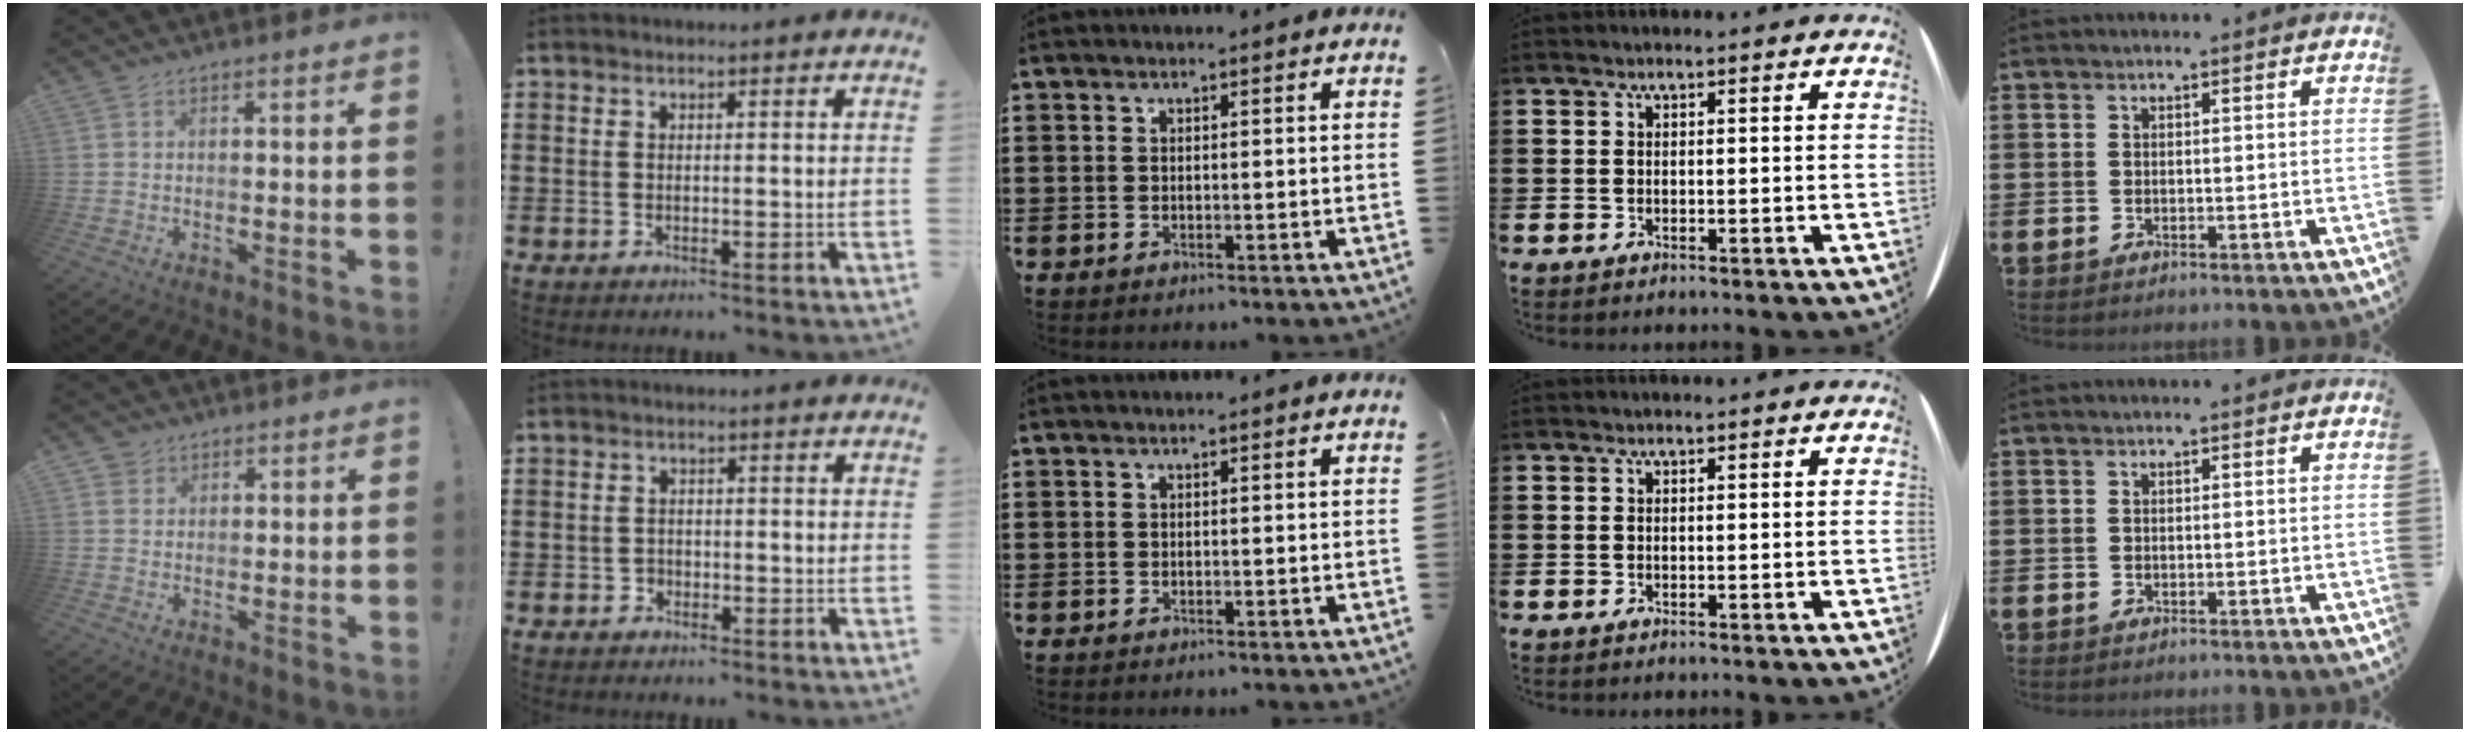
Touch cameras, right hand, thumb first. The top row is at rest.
{"thumb": {"total": 2.2, "force": [1.5, 1.6, 0.0], "torque": [0.002, -0.005, 0.026]}, "index": {"total": 1.3, "force": [-0.9, 0.9, 0.2], "torque": [-0.007, 0.001, -0.022]}}